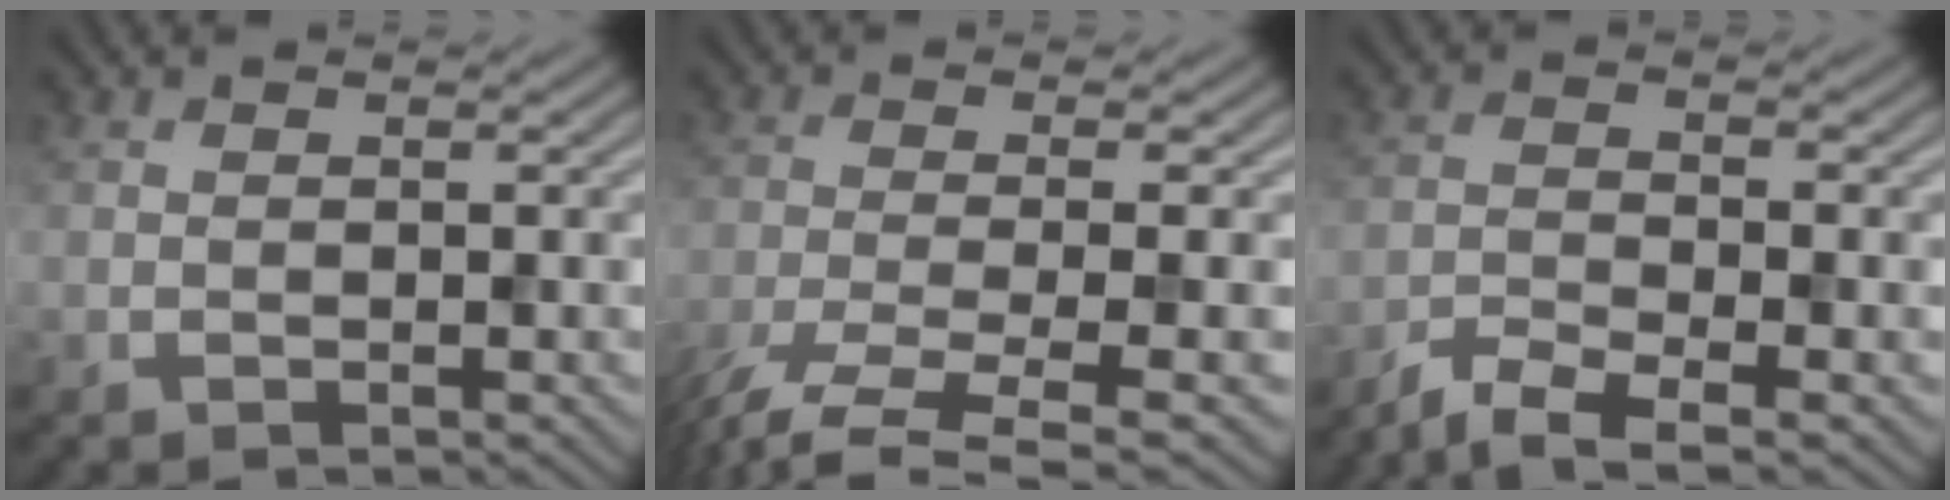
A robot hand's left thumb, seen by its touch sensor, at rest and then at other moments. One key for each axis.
{"total": 7.1, "fx": -4.0, "fy": 1.7, "fz": 5.6, "tx": -0.106, "ty": -0.015, "tz": -0.078}
{"total": 4.7, "fx": -3.8, "fy": 0.7, "fz": 2.7, "tx": -0.054, "ty": -0.006, "tz": -0.076}